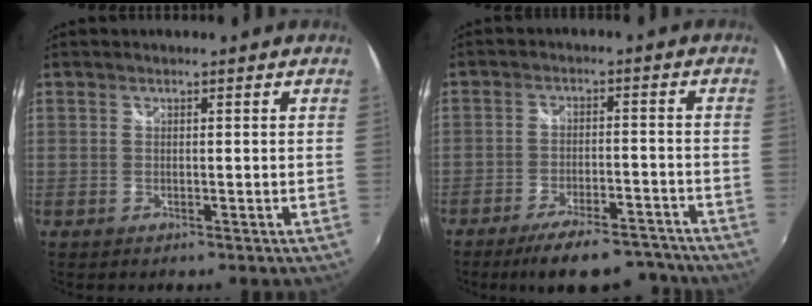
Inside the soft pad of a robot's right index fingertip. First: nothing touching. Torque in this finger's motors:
{"motor_torque": [0.67, -0.61, 0.36, 0.07]}